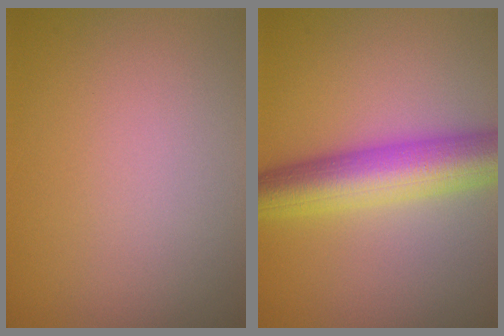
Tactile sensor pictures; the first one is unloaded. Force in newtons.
{"total": 7.4, "press": 7.4, "slide": 0.2}